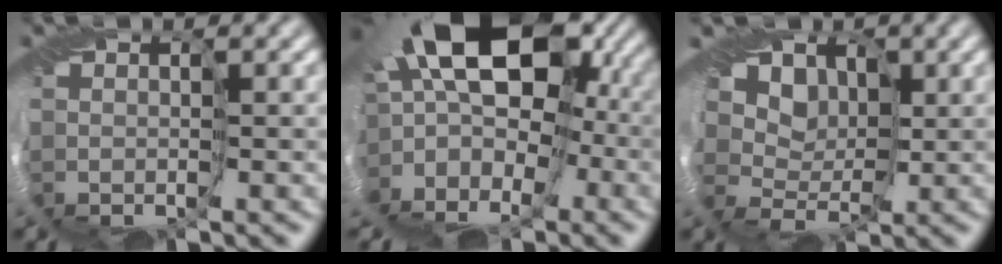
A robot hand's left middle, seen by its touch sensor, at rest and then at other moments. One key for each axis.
{"total": 15.9, "fx": -1.6, "fy": 10.9, "fz": 11.5, "tx": -0.170, "ty": 0.015, "tz": -0.058}
{"total": 9.3, "fx": 1.6, "fy": 6.9, "fz": 6.1, "tx": -0.075, "ty": 0.024, "tz": -0.005}